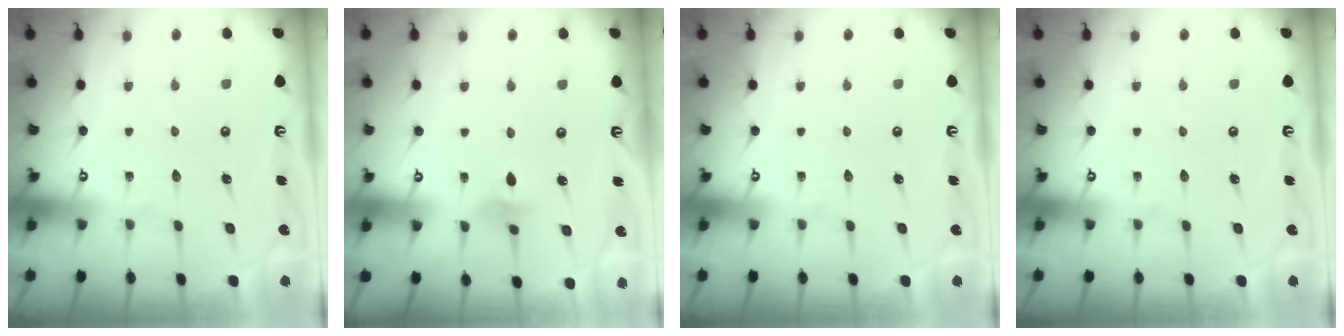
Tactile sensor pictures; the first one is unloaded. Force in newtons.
{"total": 4.0, "press": 3.8, "slide": 1.1}
{"total": 0.0}
{"total": 0.0}